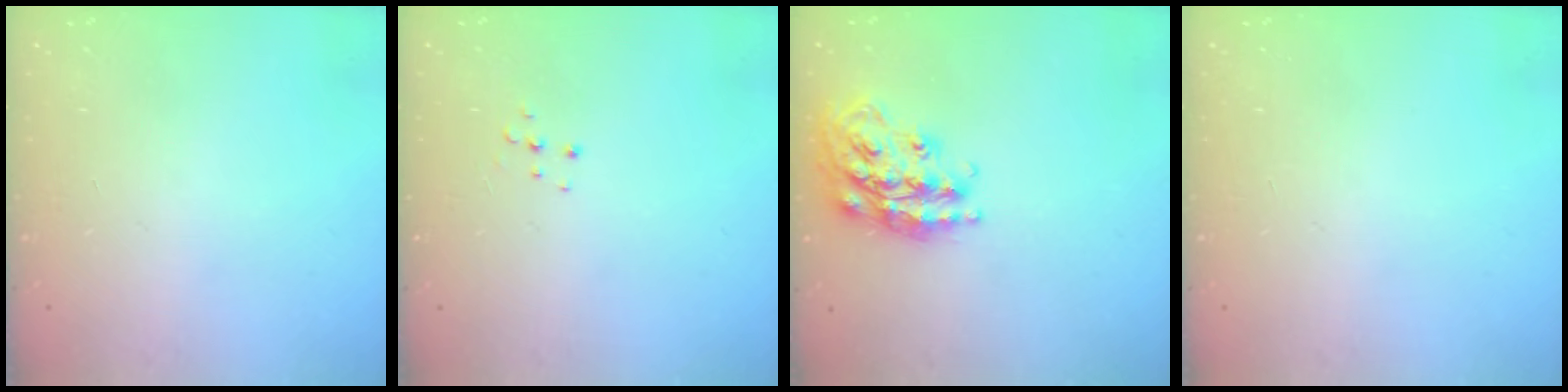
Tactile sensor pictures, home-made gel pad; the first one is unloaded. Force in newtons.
{"total": 4.7, "press": 4.7, "slide": 0.4}
{"total": 19.4, "press": 19.4, "slide": 1.4}
{"total": 0.0}